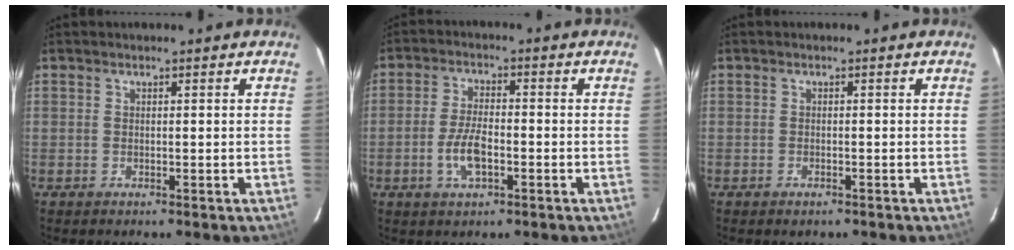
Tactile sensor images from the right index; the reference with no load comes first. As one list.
[{"total": 6.6, "force": [-2.3, 2.7, 5.5], "torque": [-0.116, 0.000, -0.043]}, {"total": 1.1, "force": [-0.8, 0.7, 0.4], "torque": [-0.007, -0.001, -0.012]}]